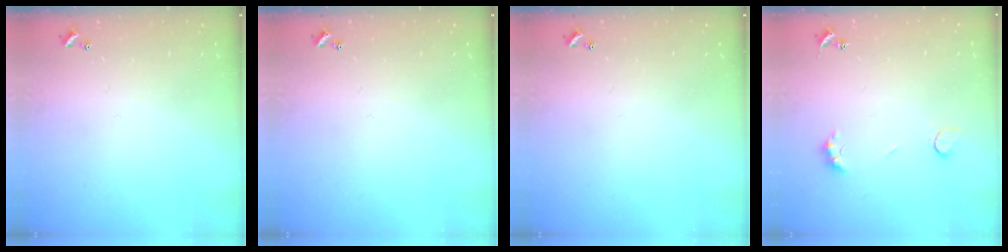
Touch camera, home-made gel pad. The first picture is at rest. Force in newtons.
{"total": 0.0}
{"total": 0.0}
{"total": 4.9, "press": 4.9, "slide": 0.8}